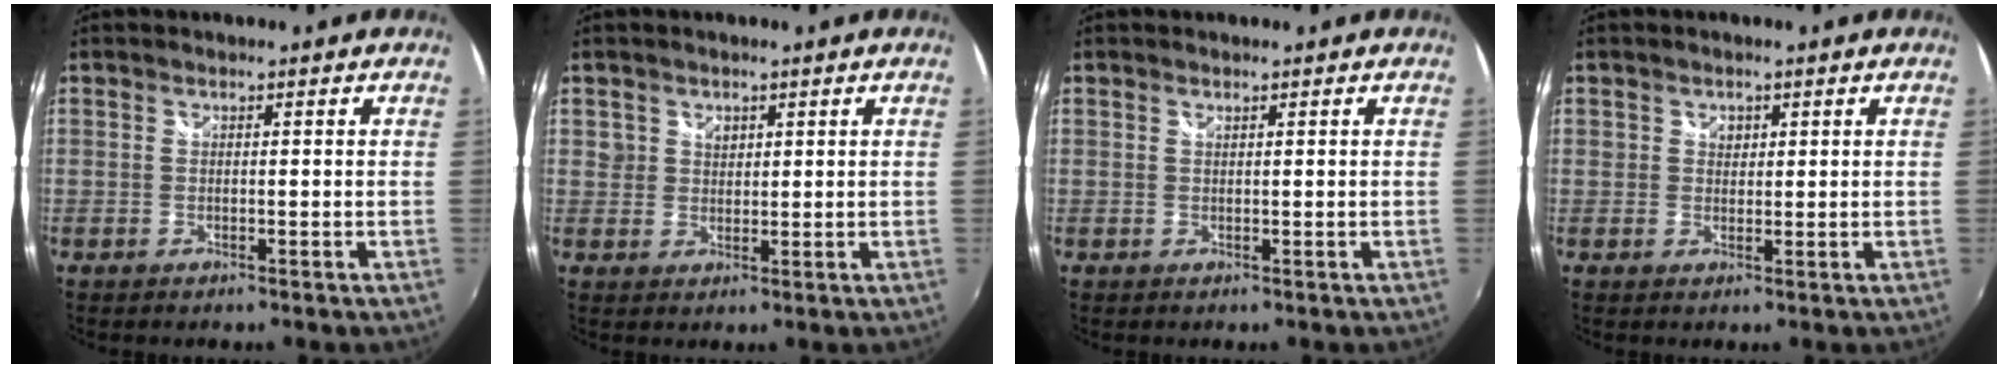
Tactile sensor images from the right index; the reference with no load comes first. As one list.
[{"total": 2.7, "force": [1.2, 2.4, 0.5], "torque": [-0.001, 0.006, 0.021]}, {"total": 0.0}, {"total": 1.9, "force": [0.7, 1.7, 0.5], "torque": [-0.004, 0.004, 0.011]}]